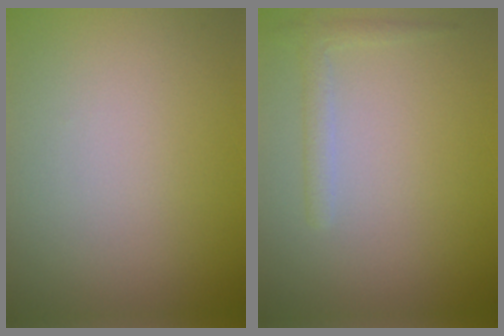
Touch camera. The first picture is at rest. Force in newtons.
{"total": 1.5, "press": 1.5, "slide": 0.1}